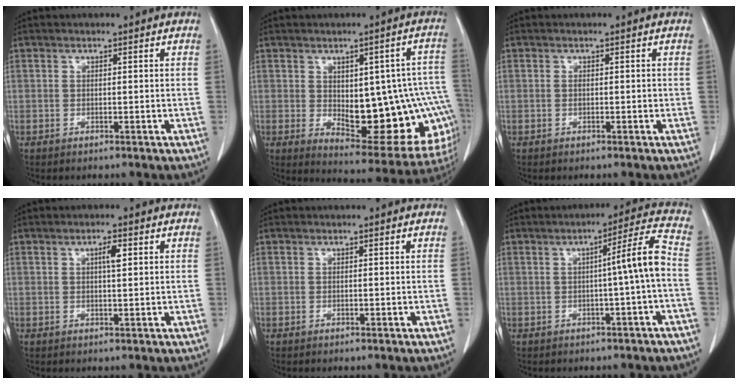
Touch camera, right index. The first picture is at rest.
{"total": 19.7, "force": [-2.0, 8.5, 17.6], "torque": [-0.162, 0.021, 0.003]}
{"total": 0.7, "force": [-0.1, 0.3, 0.6], "torque": [-0.012, 0.000, 0.000]}
{"total": 2.1, "force": [0.7, 0.3, 1.9], "torque": [-0.034, 0.002, 0.012]}
{"total": 0.0}
{"total": 6.3, "force": [-0.9, -1.0, 6.2], "torque": [-0.088, 0.014, -0.012]}